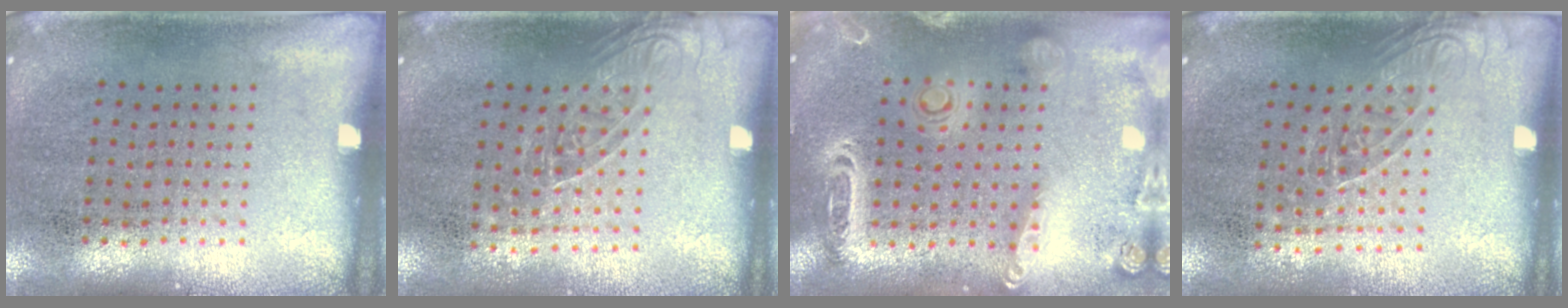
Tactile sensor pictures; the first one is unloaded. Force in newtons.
{"total": 1.2, "press": 1.1, "slide": 0.7}
{"total": 2.3, "press": 2.1, "slide": 0.9}
{"total": 1.2, "press": 1.1, "slide": 0.7}